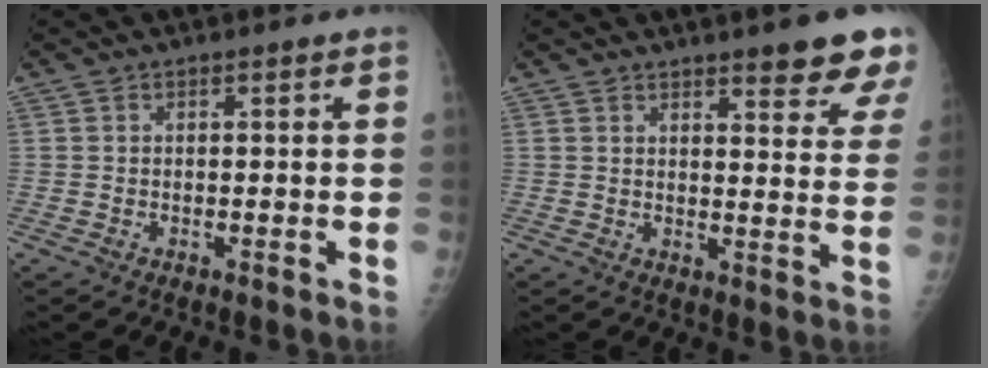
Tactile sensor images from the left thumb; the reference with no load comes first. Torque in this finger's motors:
{"motor_torque": [1.49, 0.94, 0.59, -0.63, 0.00]}